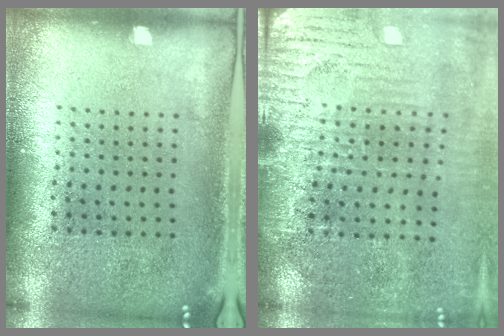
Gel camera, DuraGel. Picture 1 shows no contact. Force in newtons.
{"total": 3.6, "press": 3.5, "slide": 0.5}